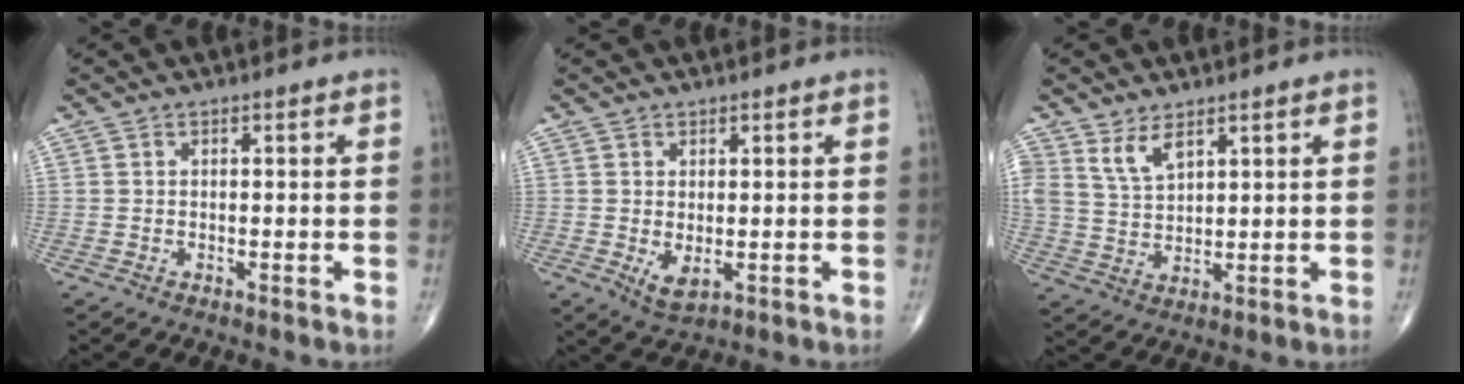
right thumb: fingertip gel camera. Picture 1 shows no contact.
{"total": 3.2, "force": [-0.3, 1.7, 2.7], "torque": [-0.040, -0.009, 0.005]}
{"total": 5.0, "force": [3.3, 2.4, 2.9], "torque": [-0.046, -0.024, 0.073]}